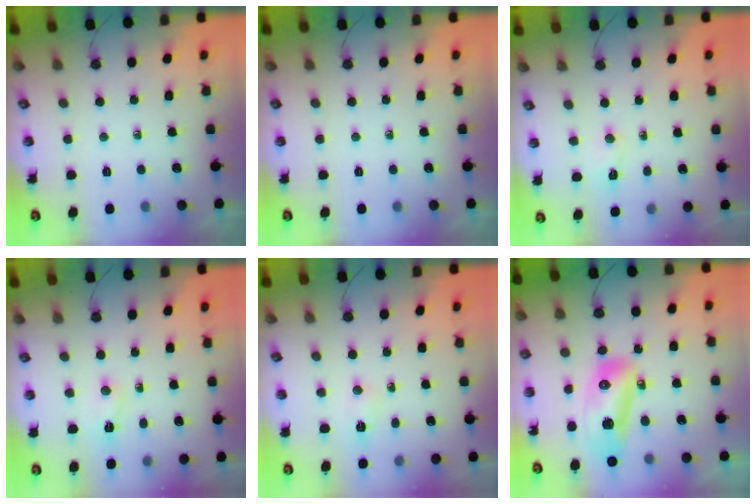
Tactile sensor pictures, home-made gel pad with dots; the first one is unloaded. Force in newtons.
{"total": 0.0}
{"total": 2.0, "press": 1.9, "slide": 0.6}
{"total": 2.4, "press": 2.3, "slide": 0.7}
{"total": 2.7, "press": 2.7, "slide": 0.4}
{"total": 14.3, "press": 14.2, "slide": 1.7}